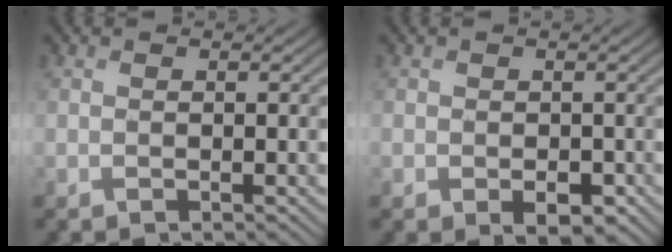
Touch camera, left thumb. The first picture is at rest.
{"total": 2.6, "force": [-0.9, 1.9, 1.6], "torque": [-0.033, -0.015, -0.014]}